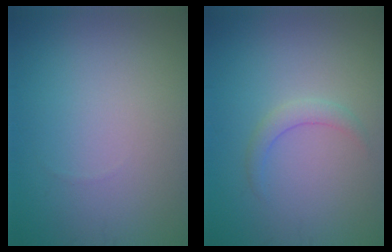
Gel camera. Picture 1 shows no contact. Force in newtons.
{"total": 1.5, "press": 1.5, "slide": 0.0}